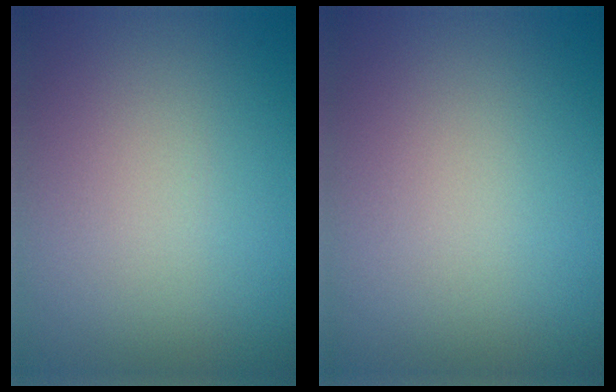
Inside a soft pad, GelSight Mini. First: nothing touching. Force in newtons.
{"total": 0.0}